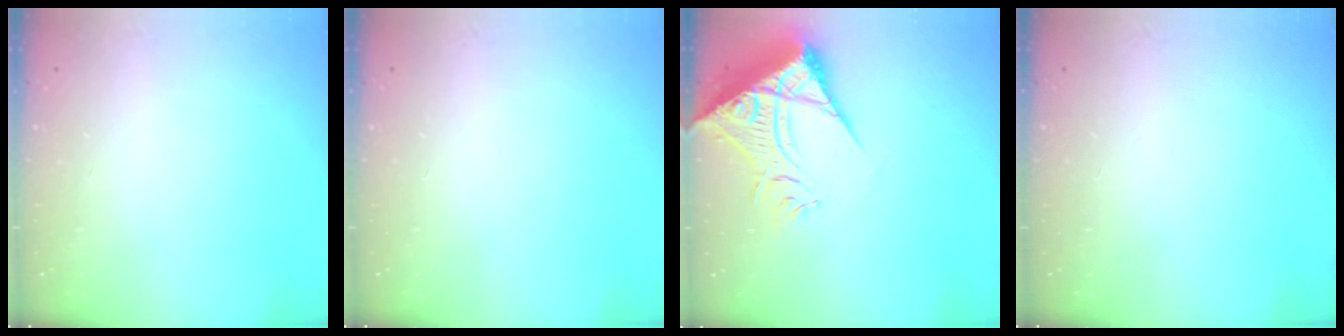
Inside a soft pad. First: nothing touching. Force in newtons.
{"total": 0.0}
{"total": 14.2, "press": 14.1, "slide": 1.9}
{"total": 0.0}